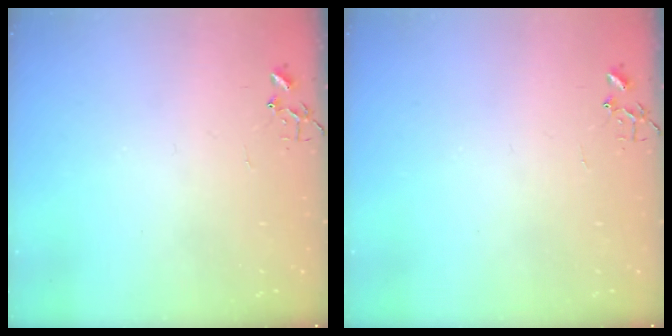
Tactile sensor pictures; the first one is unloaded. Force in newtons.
{"total": 0.0}